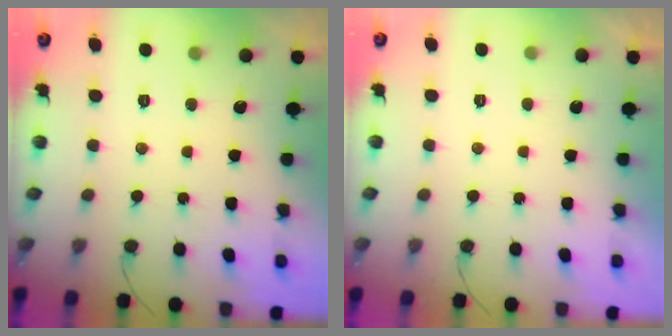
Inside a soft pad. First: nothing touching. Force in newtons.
{"total": 2.2, "press": 2.1, "slide": 0.4}